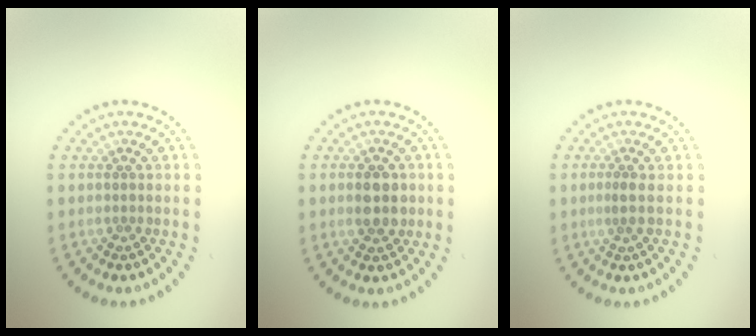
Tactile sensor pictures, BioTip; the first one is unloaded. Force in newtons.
{"total": 2.5, "press": 2.5, "slide": 0.1}
{"total": 1.2, "press": 0.7, "slide": 1.0}